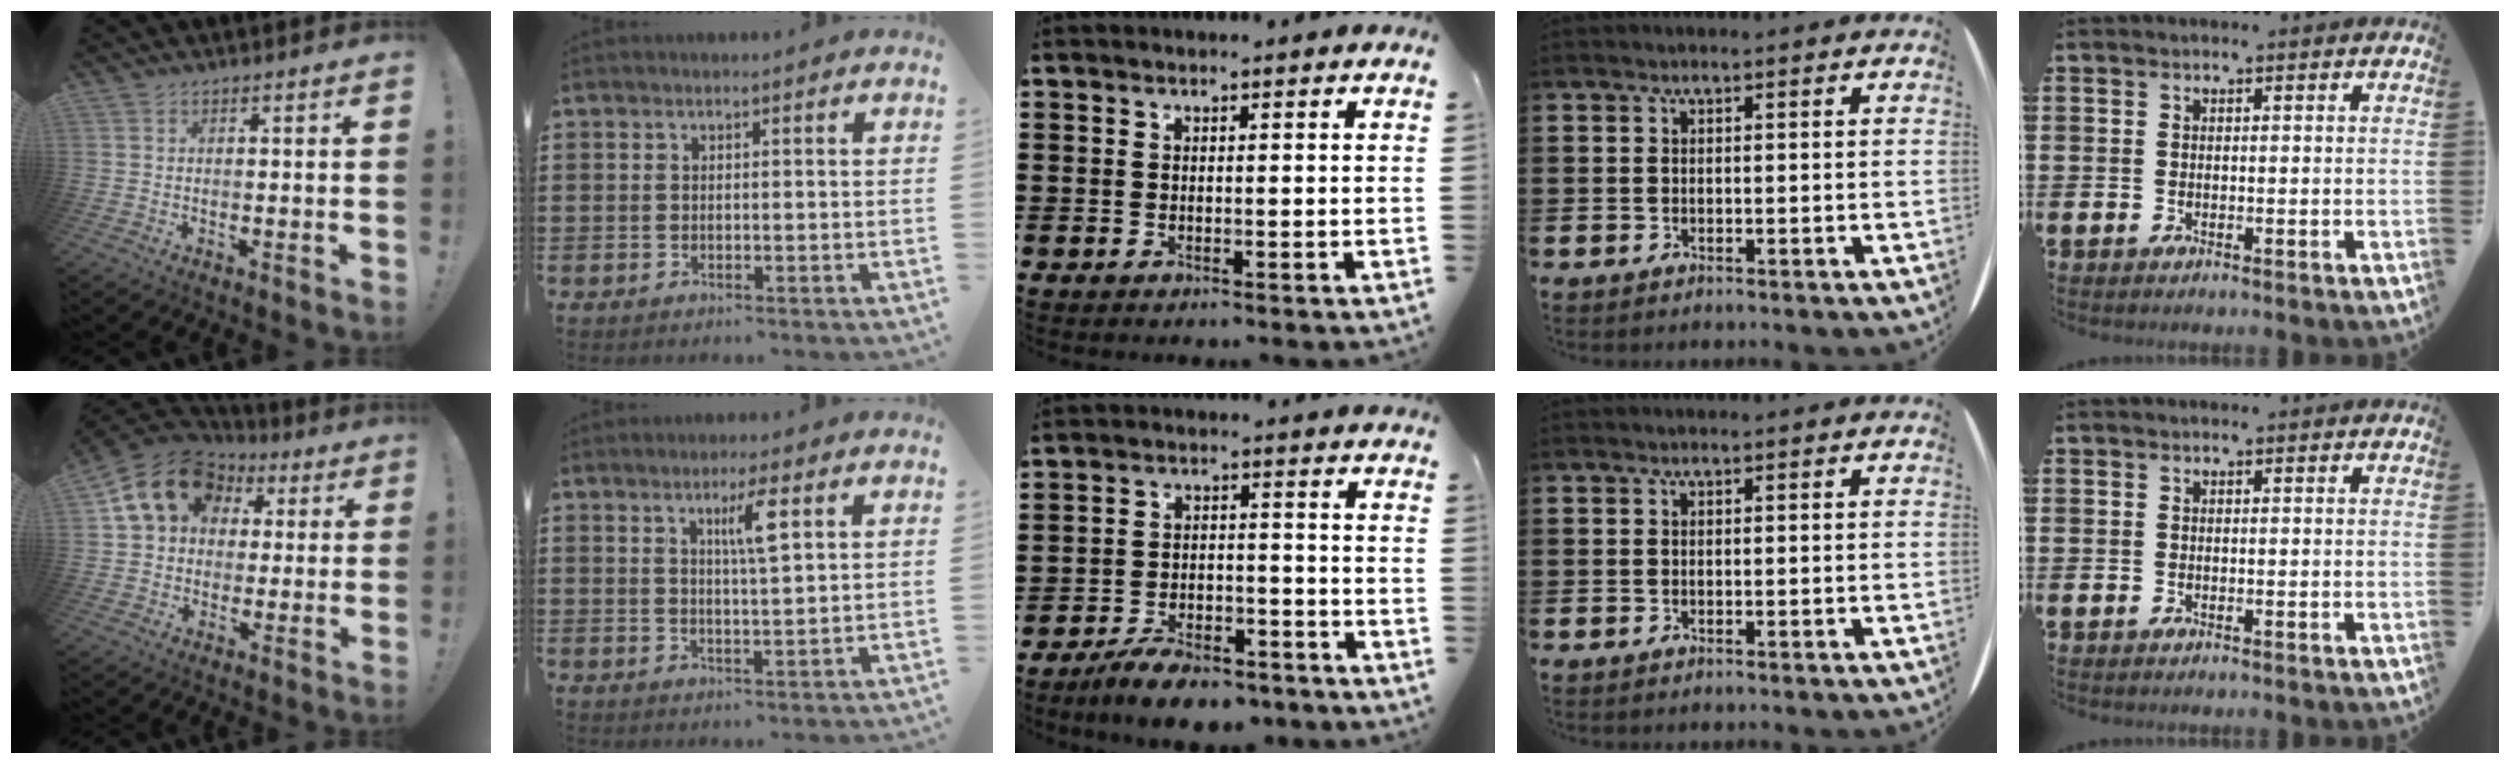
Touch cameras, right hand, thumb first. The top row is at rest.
{"thumb": {"total": 15.1, "force": [5.6, 11.7, 7.8], "torque": [-0.112, -0.014, 0.104]}, "index": {"total": 4.8, "force": [2.1, 0.5, 4.2], "torque": [-0.073, -0.001, 0.029]}, "middle": {"total": 6.3, "force": [-5.8, 1.3, 2.2], "torque": [-0.045, 0.005, -0.111]}}